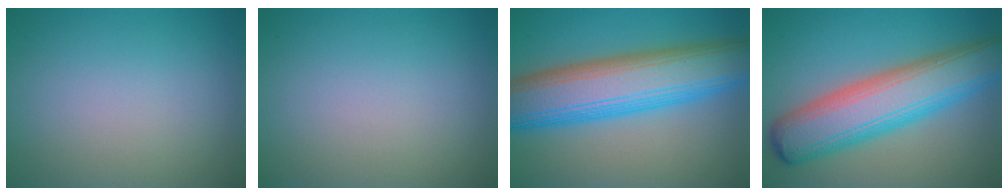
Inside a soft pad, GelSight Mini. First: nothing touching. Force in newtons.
{"total": 0.0}
{"total": 11.4, "press": 11.4, "slide": 0.3}
{"total": 9.6, "press": 9.6, "slide": 0.3}